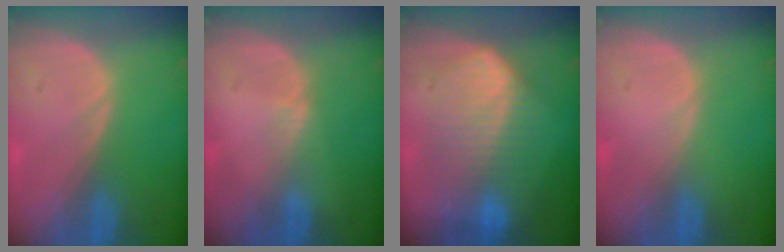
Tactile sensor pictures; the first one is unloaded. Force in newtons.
{"total": 0.8, "press": 0.8, "slide": 0.2}
{"total": 9.4, "press": 9.4, "slide": 0.2}
{"total": 0.0}